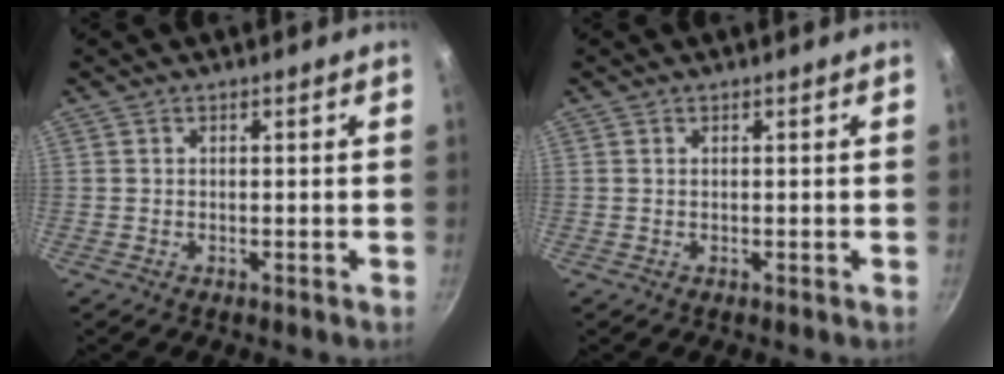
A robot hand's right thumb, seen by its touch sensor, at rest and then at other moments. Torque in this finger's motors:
{"motor_torque": [0.18, 0.08, 0.07, -0.44, 0.00]}